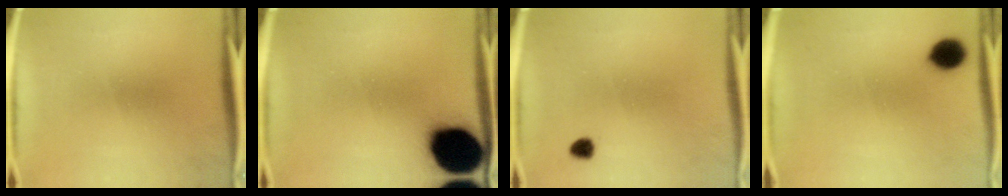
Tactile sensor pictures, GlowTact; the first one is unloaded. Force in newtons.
{"total": 19.6}
{"total": 1.7}
{"total": 6.7}